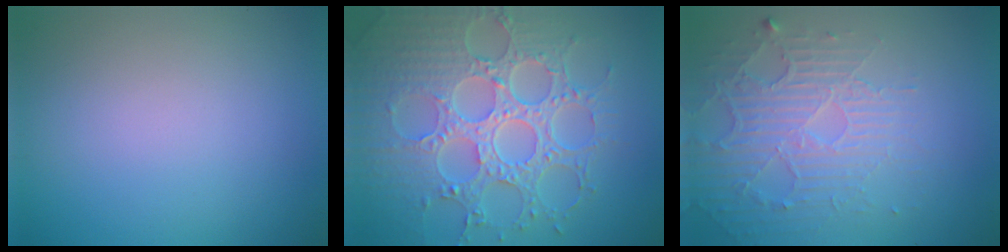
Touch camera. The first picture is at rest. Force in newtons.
{"total": 8.7, "press": 6.5, "slide": 5.7}
{"total": 5.7, "press": 3.4, "slide": 4.6}